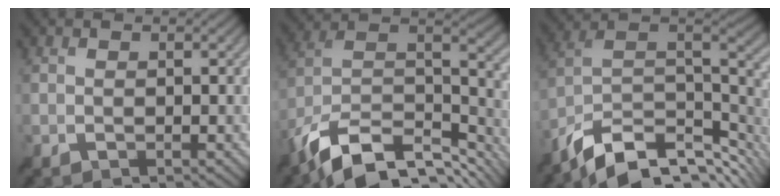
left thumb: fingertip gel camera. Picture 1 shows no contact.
{"total": 15.2, "force": [-9.8, 7.5, 9.0], "torque": [-0.213, -0.019, -0.158]}
{"total": 13.8, "force": [-8.3, 6.6, 8.8], "torque": [-0.198, -0.015, -0.140]}